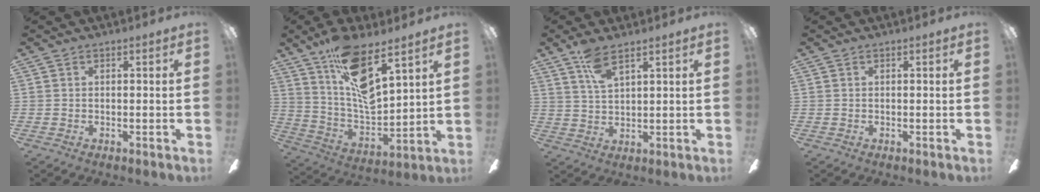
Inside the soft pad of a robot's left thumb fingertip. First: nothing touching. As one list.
[{"total": 15.8, "force": [10.4, 4.9, 10.9], "torque": [-0.206, -0.065, 0.181]}, {"total": 6.3, "force": [4.3, 2.0, 4.2], "torque": [-0.086, -0.010, 0.076]}, {"total": 0.0}]